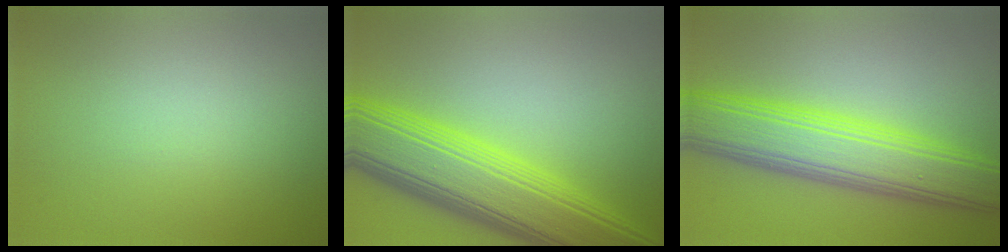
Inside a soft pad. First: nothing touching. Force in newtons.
{"total": 10.4, "press": 10.4, "slide": 0.2}
{"total": 8.9, "press": 8.9, "slide": 0.2}